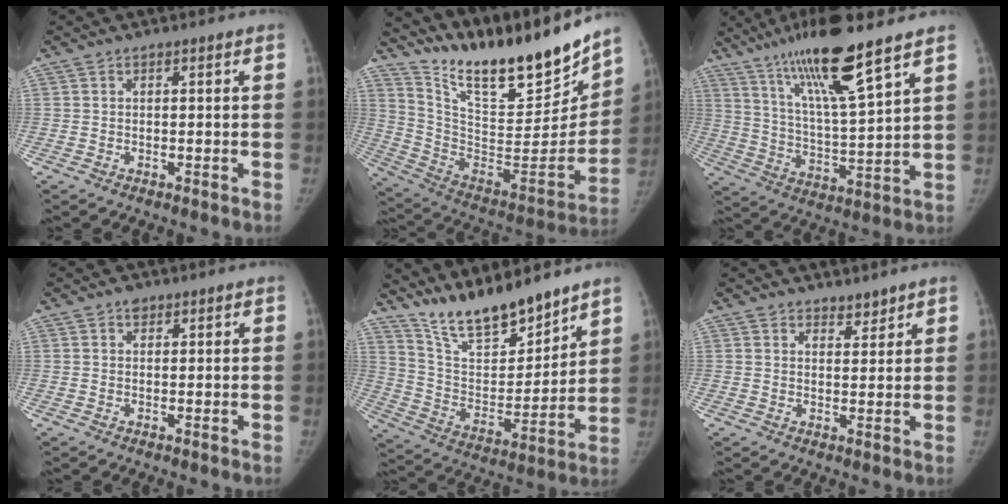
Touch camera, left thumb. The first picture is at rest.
{"total": 27.4, "force": [22.1, 6.5, 14.8], "torque": [-0.206, -0.111, 0.361]}
{"total": 17.3, "force": [11.9, 1.5, 12.5], "torque": [-0.215, -0.055, 0.217]}
{"total": 1.3, "force": [0.8, 0.9, 0.5], "torque": [0.000, -0.003, 0.010]}
{"total": 16.2, "force": [14.1, 4.1, 6.9], "torque": [-0.086, -0.088, 0.264]}
{"total": 2.6, "force": [2.3, 1.2, 0.5], "torque": [0.012, -0.017, 0.033]}